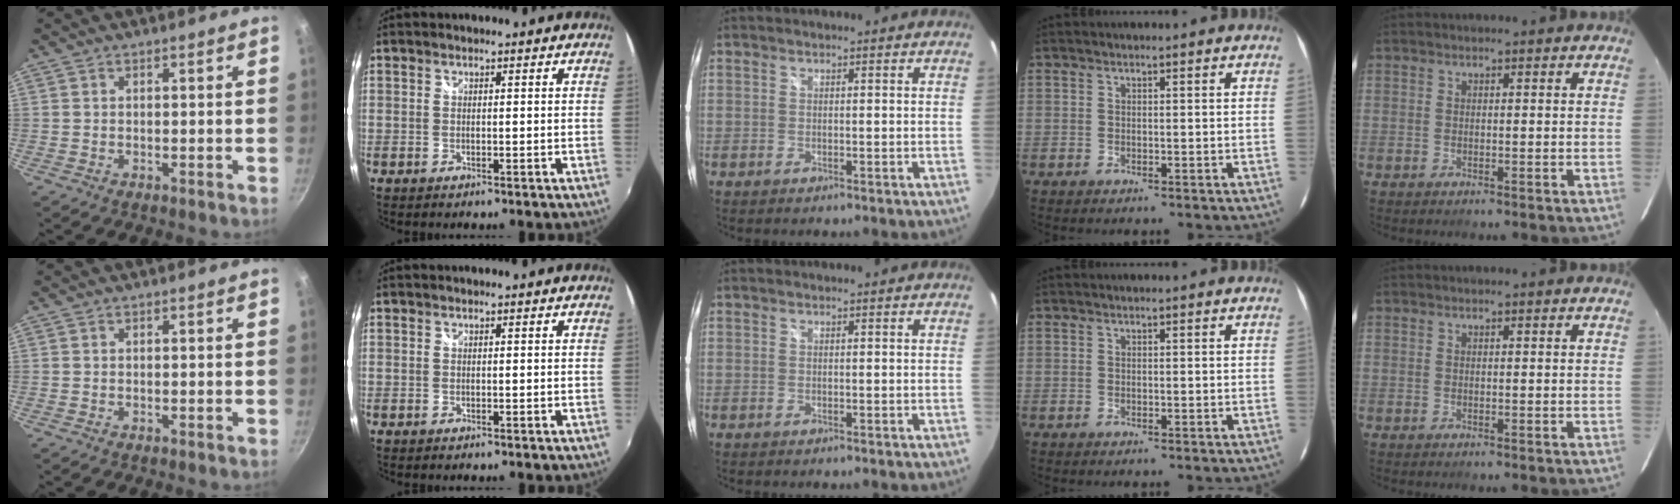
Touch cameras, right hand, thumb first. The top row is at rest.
{}